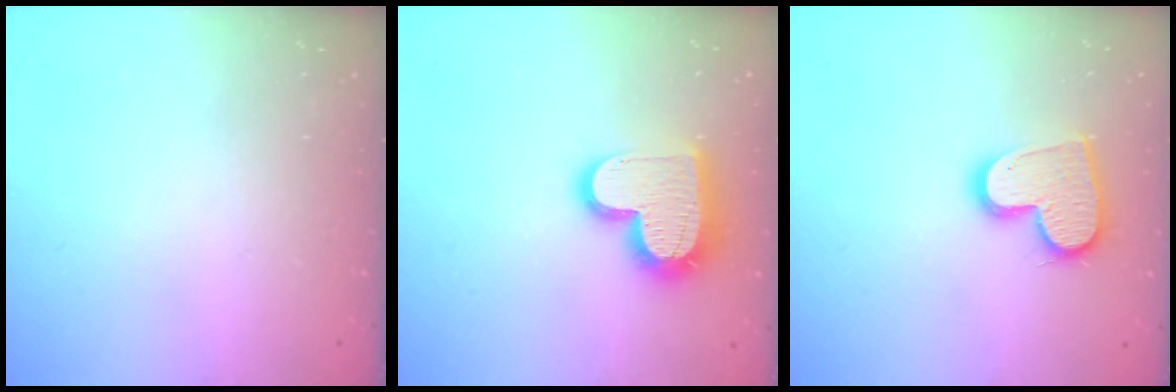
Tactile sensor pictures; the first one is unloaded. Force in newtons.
{"total": 17.0, "press": 16.9, "slide": 1.3}
{"total": 14.9, "press": 14.9, "slide": 1.0}